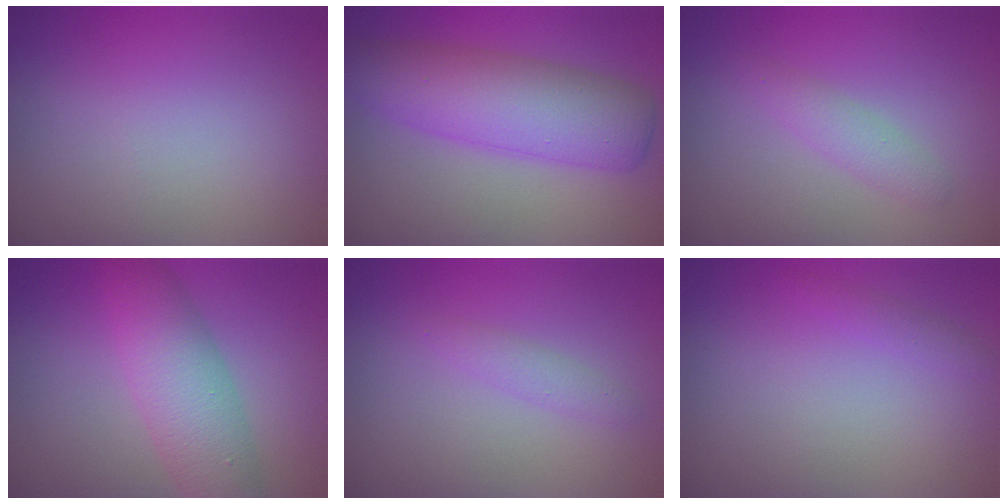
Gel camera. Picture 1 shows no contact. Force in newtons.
{"total": 7.6, "press": 7.6, "slide": 0.1}
{"total": 1.8, "press": 1.8, "slide": 0.0}
{"total": 6.3, "press": 6.2, "slide": 0.1}
{"total": 1.3, "press": 1.3, "slide": 0.0}
{"total": 0.9, "press": 0.9, "slide": 0.1}